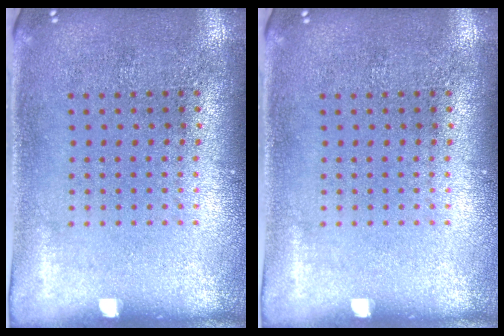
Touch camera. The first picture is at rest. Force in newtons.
{"total": 0.0}